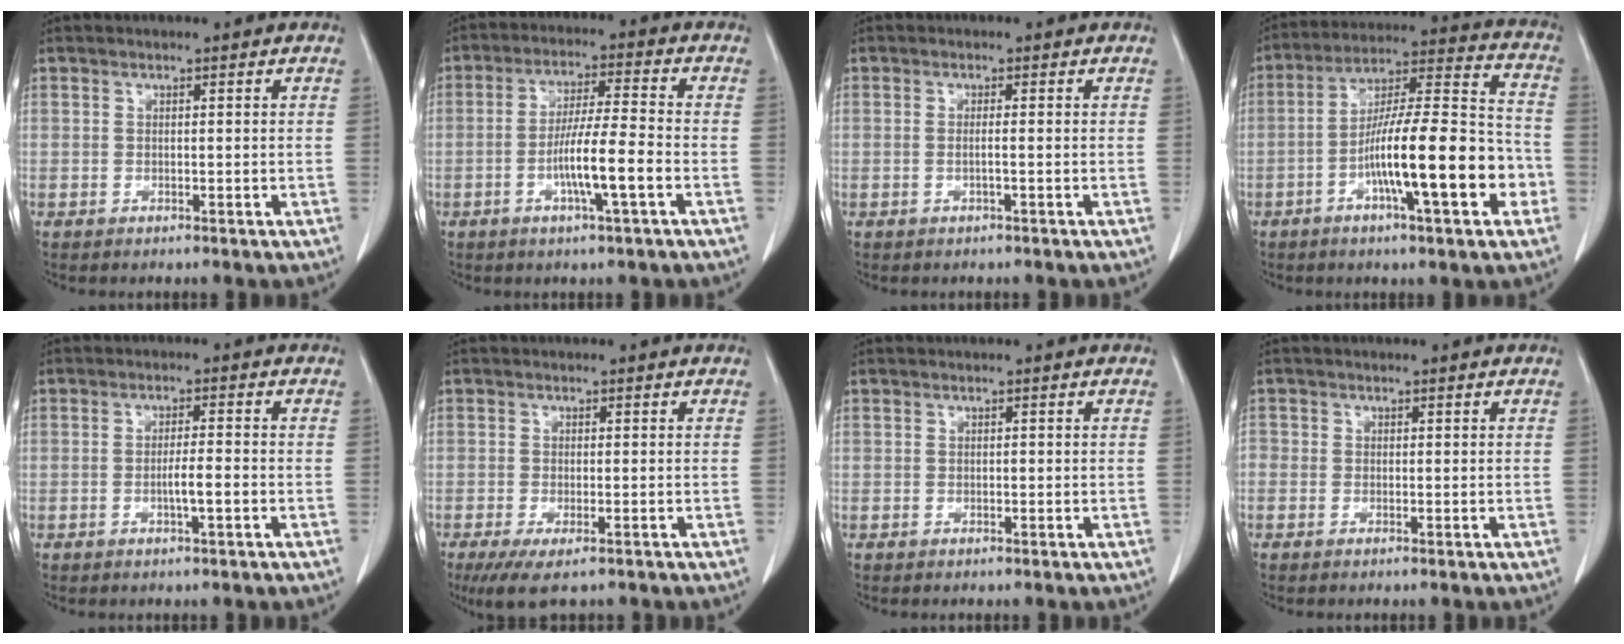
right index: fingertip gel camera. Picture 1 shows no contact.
{"total": 8.5, "force": [-2.8, 0.0, 8.0], "torque": [-0.148, 0.000, -0.052]}
{"total": 1.0, "force": [-0.3, -0.1, 1.0], "torque": [-0.019, 0.002, -0.004]}
{"total": 18.0, "force": [-5.8, 2.3, 16.9], "torque": [-0.281, 0.010, -0.090]}
{"total": 3.0, "force": [-1.0, 0.2, 2.9], "torque": [-0.049, 0.001, -0.015]}
{"total": 6.7, "force": [-4.6, 1.4, 4.7], "torque": [-0.077, -0.019, -0.072]}
{"total": 0.0}
{"total": 1.2, "force": [-0.4, 1.0, 0.6], "torque": [-0.019, 0.006, -0.008]}